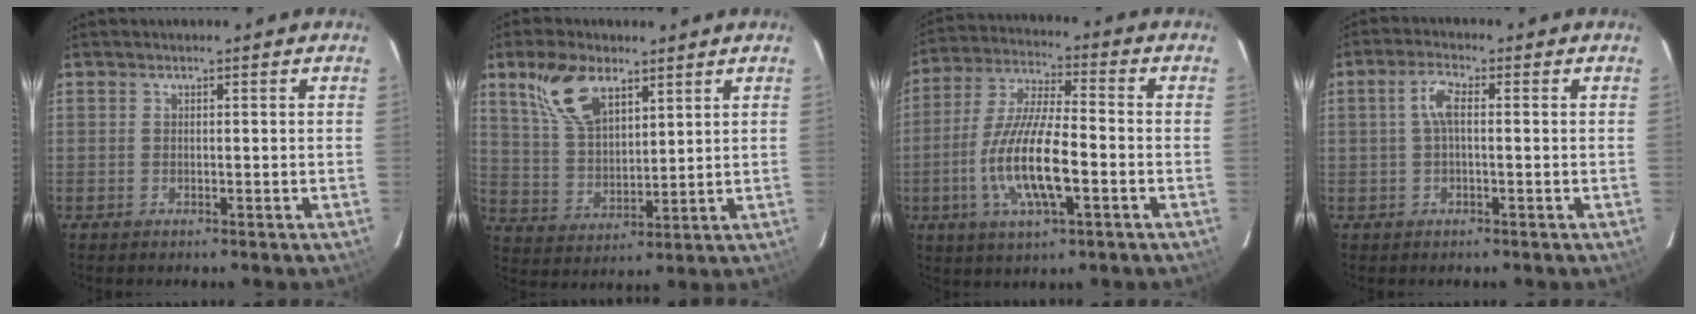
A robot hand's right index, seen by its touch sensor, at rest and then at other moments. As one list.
[{"total": 11.3, "force": [6.6, 5.7, 7.1], "torque": [-0.141, 0.019, 0.139]}, {"total": 14.5, "force": [-4.2, 3.7, 13.4], "torque": [-0.275, -0.006, -0.080]}, {"total": 3.6, "force": [0.2, 1.2, 3.4], "torque": [-0.070, 0.010, 0.005]}]